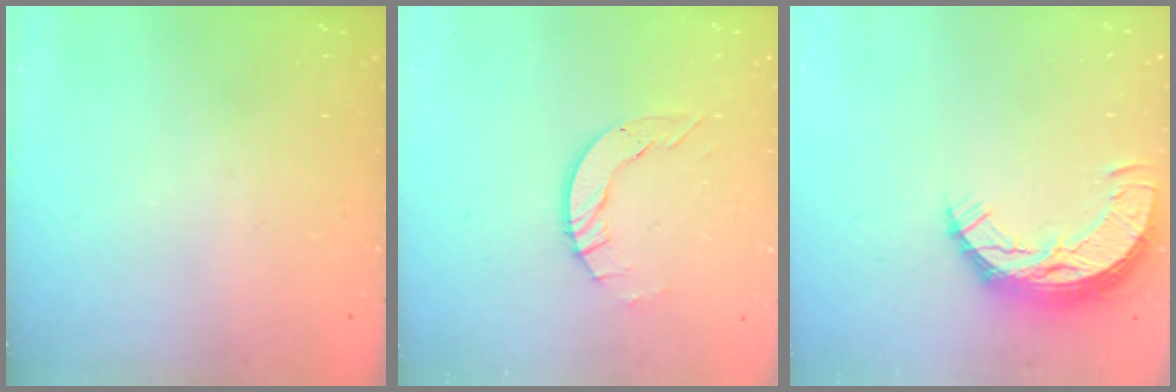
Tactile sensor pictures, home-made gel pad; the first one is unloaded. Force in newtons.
{"total": 5.7, "press": 5.7, "slide": 0.2}
{"total": 10.6, "press": 10.5, "slide": 0.8}